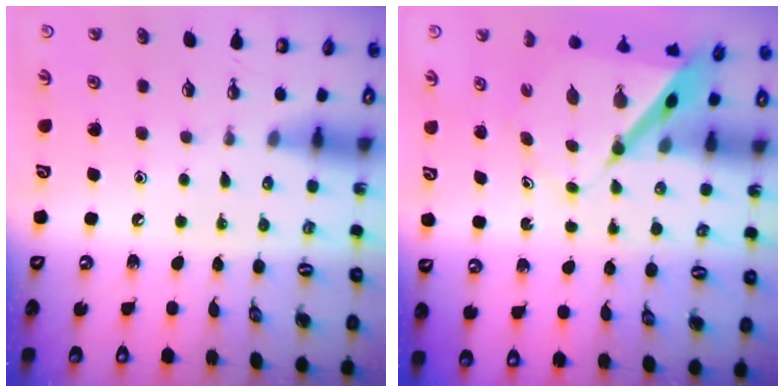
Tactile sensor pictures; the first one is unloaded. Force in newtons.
{"total": 7.0, "press": 7.0, "slide": 0.7}